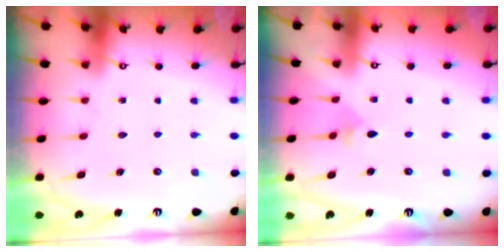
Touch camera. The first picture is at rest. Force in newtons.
{"total": 2.6, "press": 2.6, "slide": 0.6}